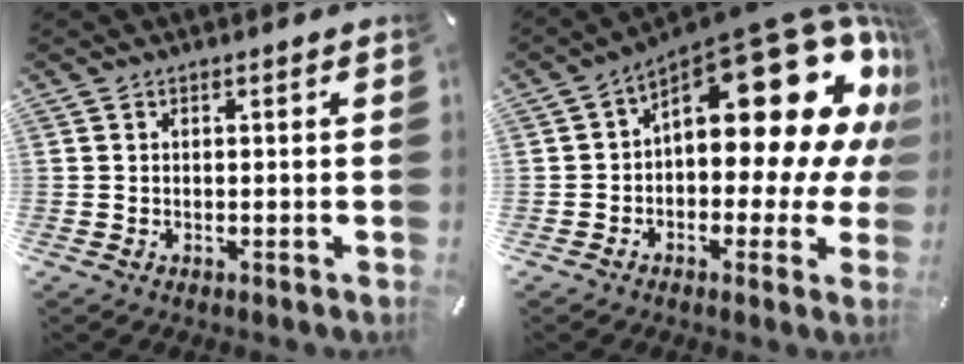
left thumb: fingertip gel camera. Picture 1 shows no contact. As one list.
[{"total": 23.9, "force": [10.1, 10.7, 18.8], "torque": [-0.244, -0.088, 0.171]}]